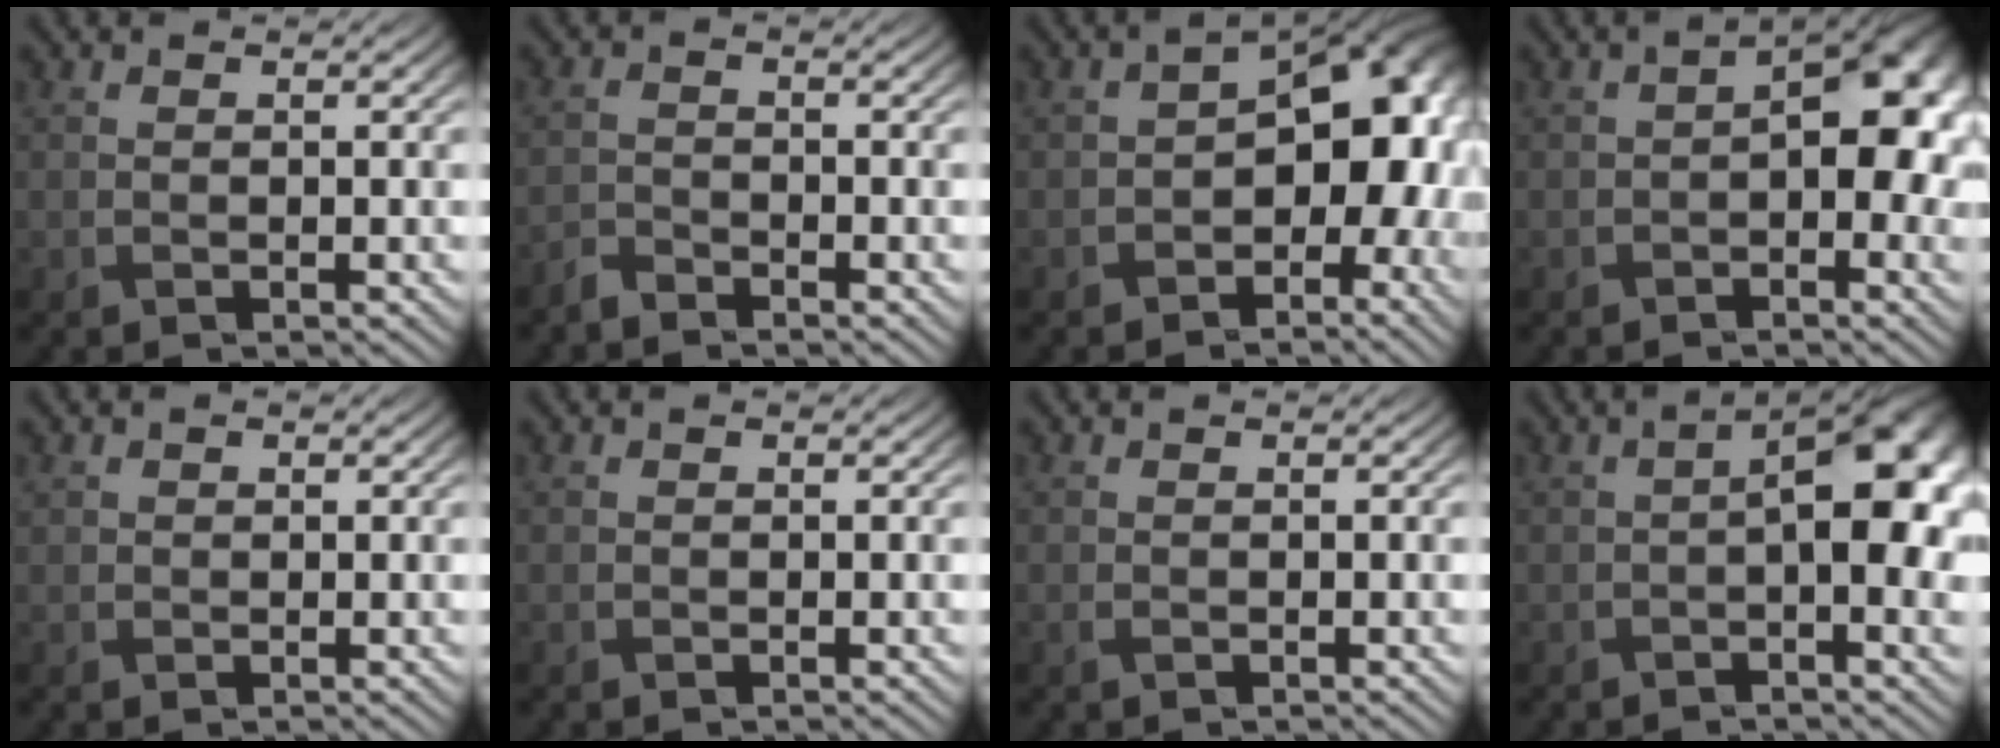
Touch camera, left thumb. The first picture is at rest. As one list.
[{"total": 1.9, "force": [-1.8, 0.3, 0.4], "torque": [-0.011, -0.003, -0.045]}, {"total": 10.1, "force": [-1.7, 6.5, 7.5], "torque": [-0.086, -0.007, -0.035]}, {"total": 9.6, "force": [0.1, 5.4, 7.9], "torque": [-0.099, -0.007, 0.009]}, {"total": 0.9, "force": [0.3, 0.8, 0.1], "torque": [-0.002, -0.003, 0.004]}, {"total": 0.0}, {"total": 0.5, "force": [-0.2, 0.3, 0.4], "torque": [-0.012, -0.003, -0.002]}, {"total": 9.5, "force": [0.2, 4.3, 8.5], "torque": [-0.115, -0.001, 0.007]}]